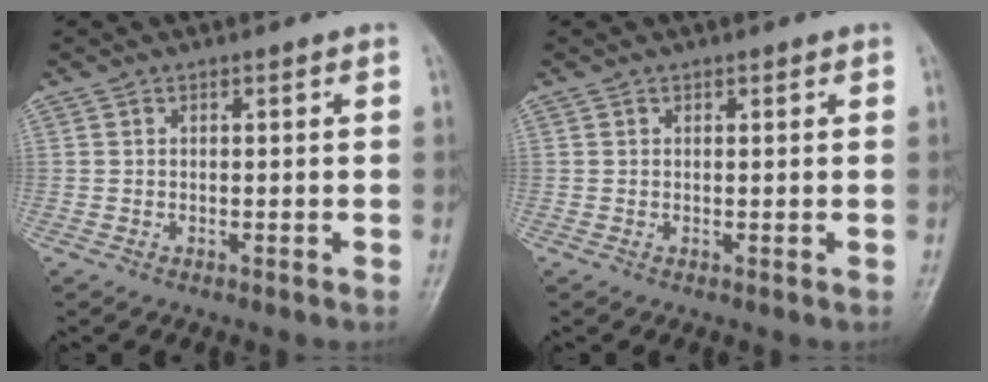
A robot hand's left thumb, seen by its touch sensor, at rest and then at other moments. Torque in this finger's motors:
{"motor_torque": [-0.24, 0.01, -0.42, 0.02, 0.00]}